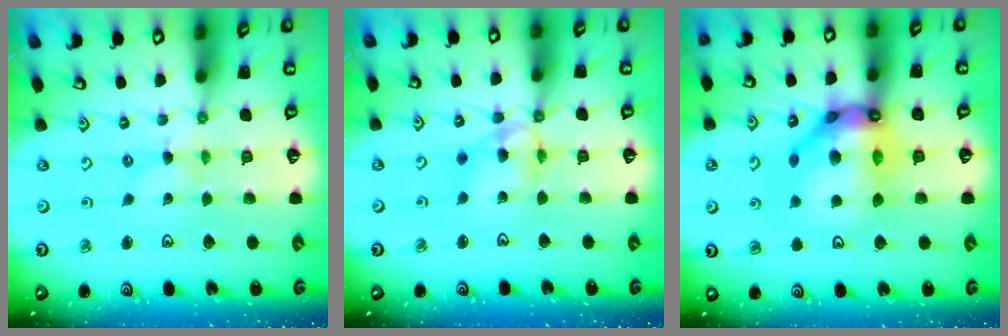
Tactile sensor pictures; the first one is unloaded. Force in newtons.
{"total": 12.0, "press": 11.8, "slide": 2.0}
{"total": 17.7, "press": 17.5, "slide": 2.2}